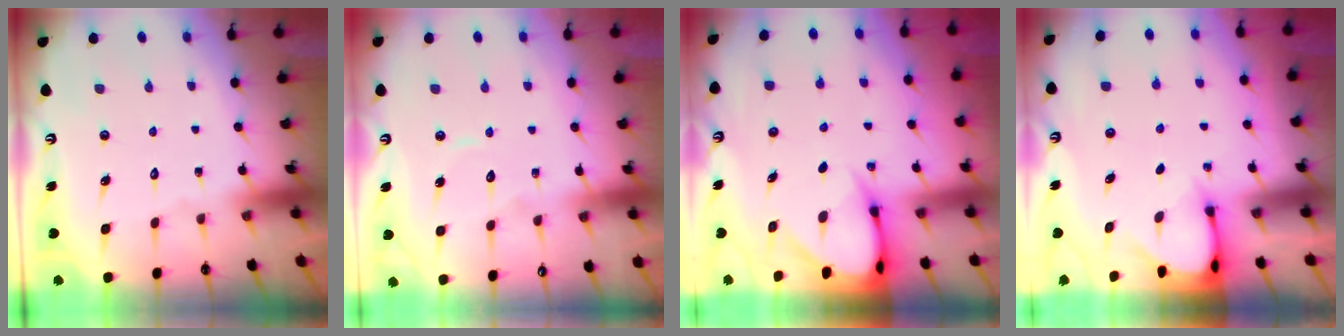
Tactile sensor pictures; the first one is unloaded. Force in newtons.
{"total": 5.0, "press": 5.0, "slide": 0.4}
{"total": 5.4, "press": 5.4, "slide": 0.7}
{"total": 3.0, "press": 3.0, "slide": 0.2}